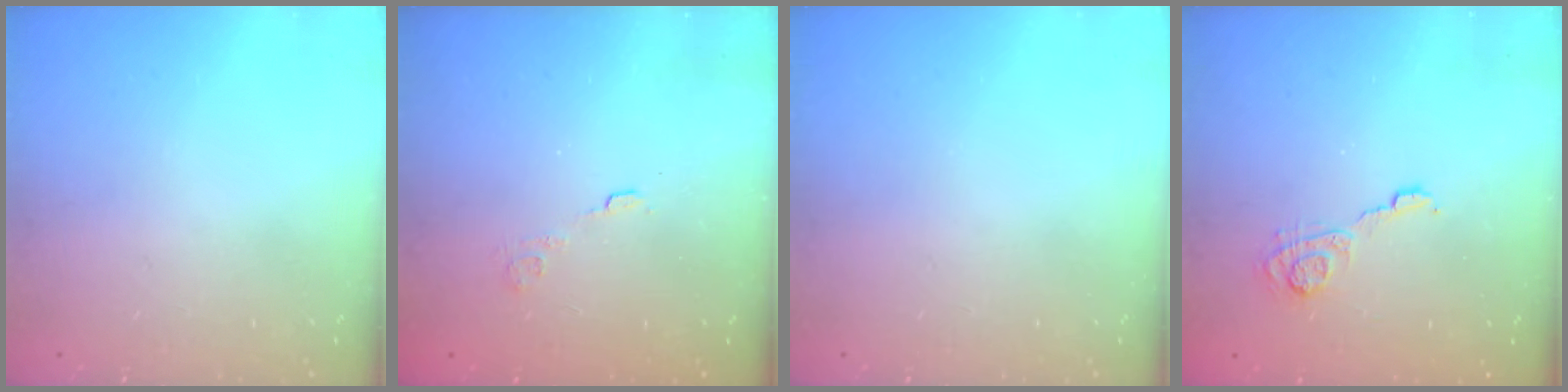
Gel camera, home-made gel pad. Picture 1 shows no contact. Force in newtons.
{"total": 2.4, "press": 2.1, "slide": 1.3}
{"total": 0.0}
{"total": 5.3, "press": 5.2, "slide": 0.8}